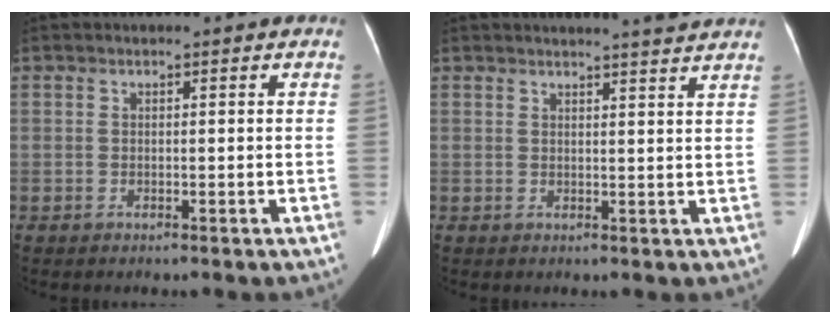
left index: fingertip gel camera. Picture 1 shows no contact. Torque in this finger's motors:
{"motor_torque": [0.43, -0.57, 0.05, 0.06]}